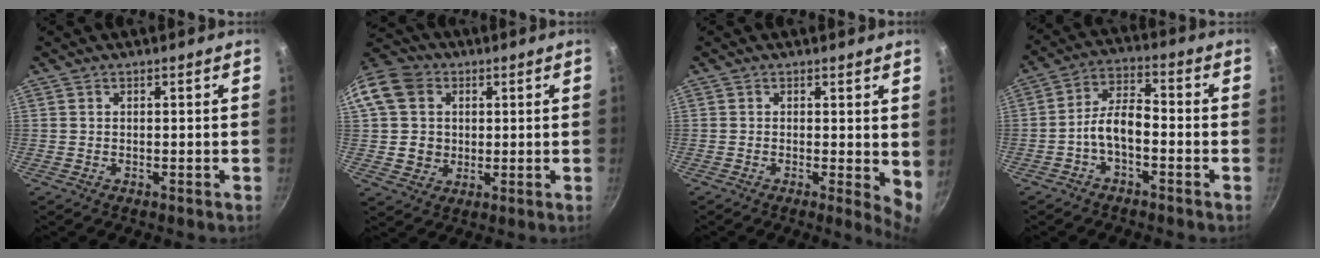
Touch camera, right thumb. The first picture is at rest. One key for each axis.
{"total": 13.2, "fx": 2.7, "fy": 11.4, "fz": 6.0, "tx": -0.092, "ty": 0.017, "tz": 0.046}
{"total": 4.7, "fx": 0.6, "fy": 1.7, "fz": 4.3, "tx": -0.053, "ty": -0.013, "tz": 0.004}
{"total": 6.9, "fx": -2.7, "fy": 3.3, "fz": 5.4, "tx": -0.096, "ty": 0.043, "tz": -0.057}